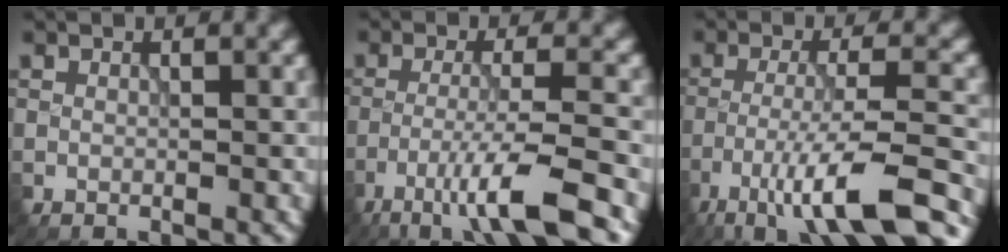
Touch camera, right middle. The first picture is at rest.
{"total": 7.1, "force": [-4.2, 0.7, 5.6], "torque": [-0.097, 0.001, -0.079]}
{"total": 10.1, "force": [-6.2, 2.0, 7.8], "torque": [-0.135, 0.004, -0.104]}